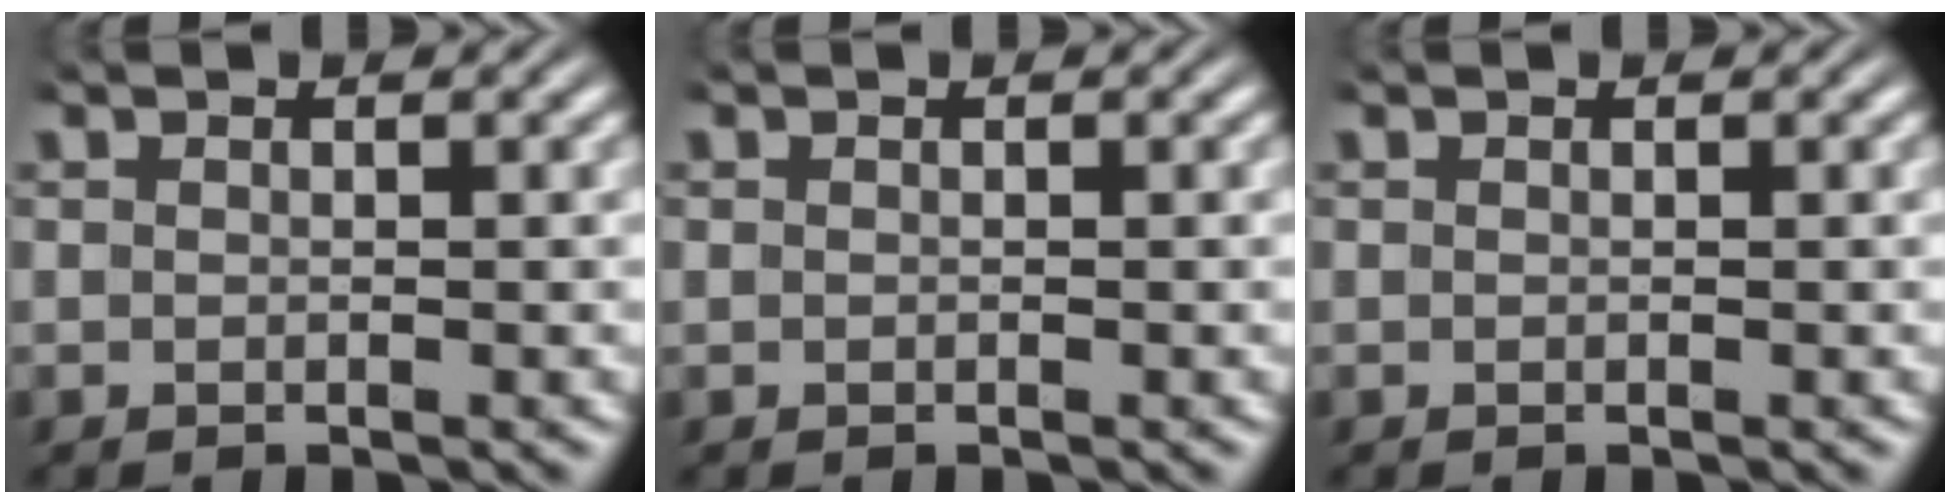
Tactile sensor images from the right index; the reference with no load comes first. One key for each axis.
{"total": 0.0}
{"total": 0.0}